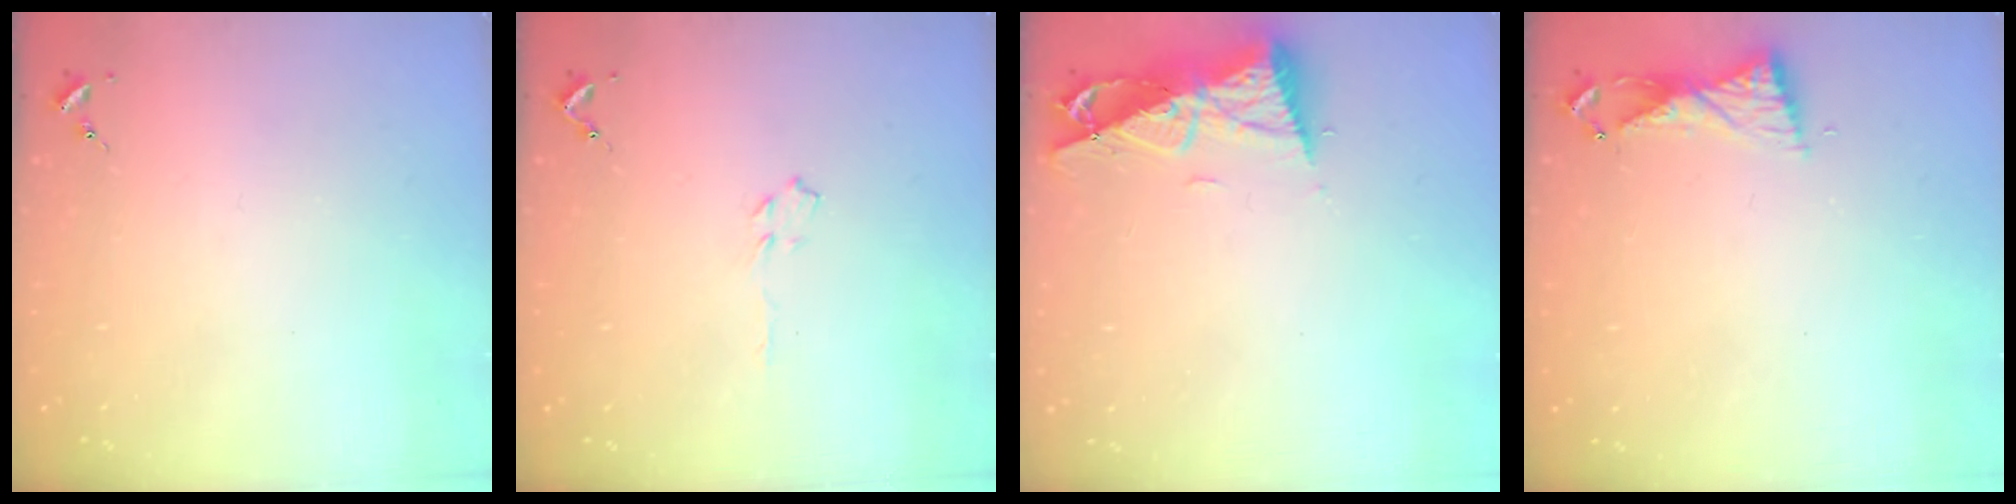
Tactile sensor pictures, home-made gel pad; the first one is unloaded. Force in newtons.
{"total": 3.9, "press": 3.9, "slide": 0.4}
{"total": 9.5, "press": 9.4, "slide": 1.4}
{"total": 6.3, "press": 6.3, "slide": 0.6}